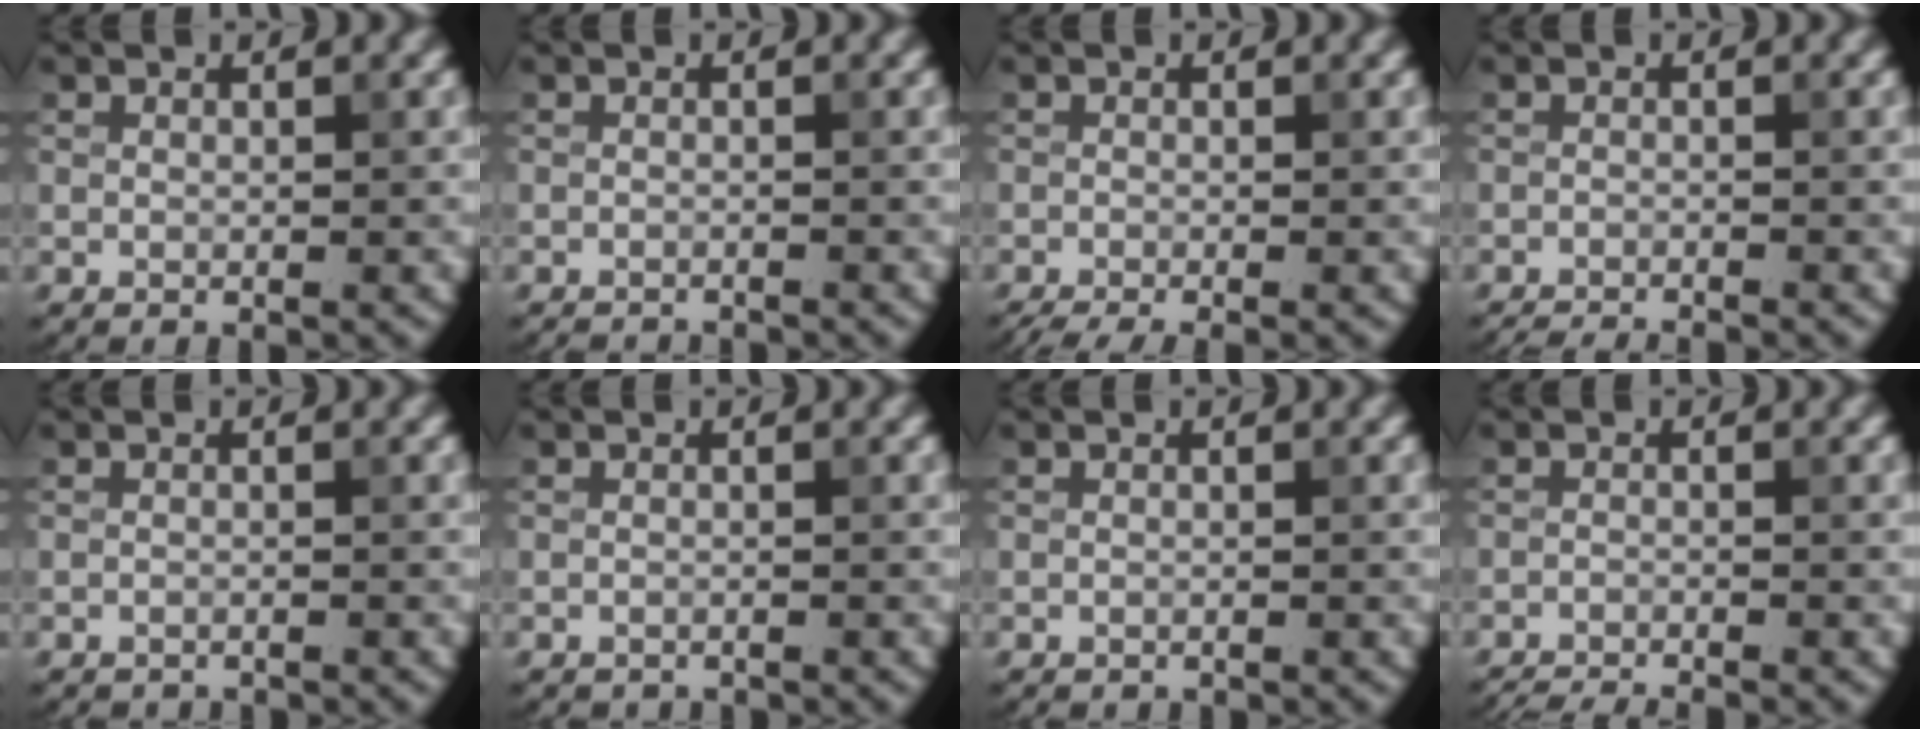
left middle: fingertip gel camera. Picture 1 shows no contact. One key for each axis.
{"total": 2.4, "fx": -2.3, "fy": 0.2, "fz": 0.4, "tx": -0.001, "ty": -0.009, "tz": -0.034}
{"total": 3.0, "fx": -2.2, "fy": 0.6, "fz": 2.0, "tx": -0.026, "ty": -0.011, "tz": -0.042}
{"total": 3.6, "fx": -3.4, "fy": 0.4, "fz": 0.9, "tx": -0.016, "ty": -0.012, "tz": -0.054}
{"total": 1.8, "fx": -1.8, "fy": 0.1, "fz": 0.0, "tx": 0.005, "ty": -0.007, "tz": -0.025}
{"total": 1.5, "fx": -1.5, "fy": 0.1, "fz": -0.1, "tx": 0.004, "ty": -0.007, "tz": -0.023}
{"total": 0.8, "fx": -0.8, "fy": 0.0, "fz": 0.0, "tx": 0.004, "ty": -0.005, "tz": -0.014}
{"total": 4.2, "fx": -4.0, "fy": 0.4, "fz": 1.2, "tx": -0.019, "ty": -0.017, "tz": -0.065}